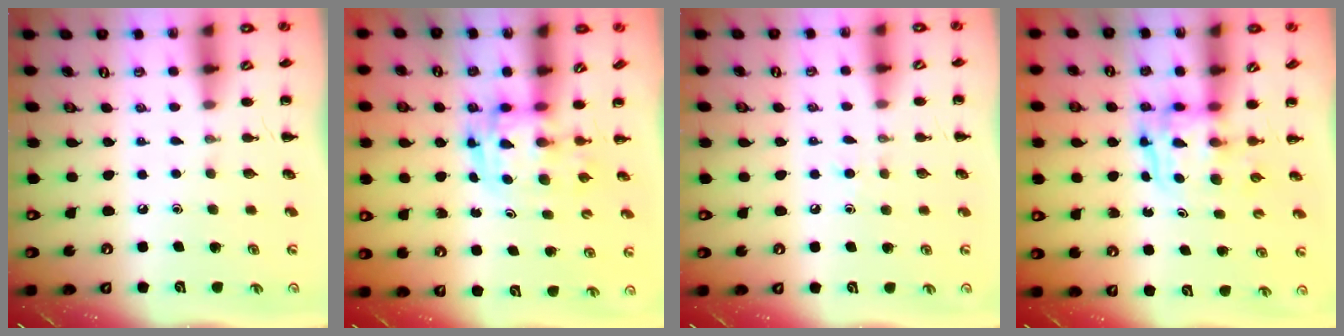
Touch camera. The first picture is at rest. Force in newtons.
{"total": 3.0, "press": 3.0, "slide": 0.5}
{"total": 3.7, "press": 3.5, "slide": 1.2}
{"total": 3.5, "press": 3.5, "slide": 0.3}